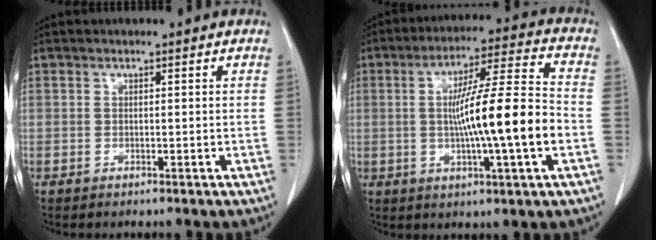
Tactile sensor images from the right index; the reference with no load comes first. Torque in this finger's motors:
{"motor_torque": [1.57, -0.36, 0.64, 0.21]}